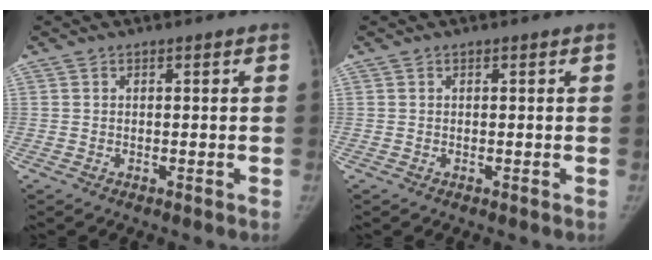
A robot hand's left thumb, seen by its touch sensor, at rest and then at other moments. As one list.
[{"total": 0.0}]